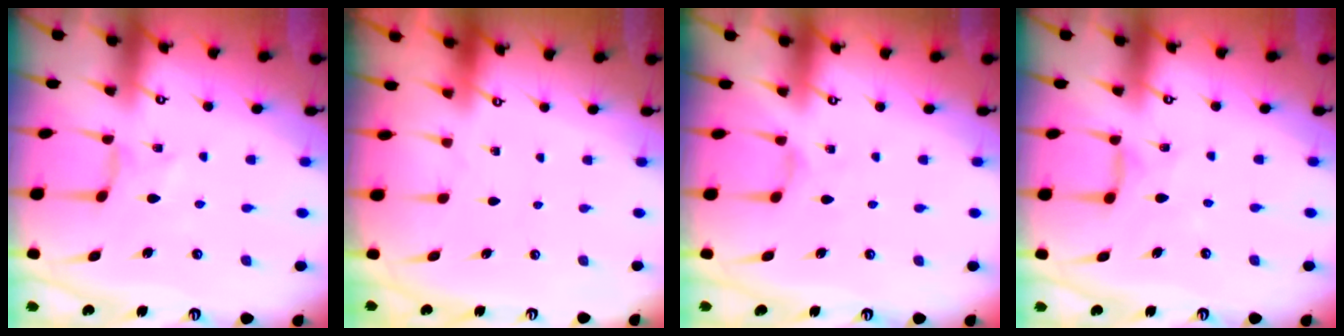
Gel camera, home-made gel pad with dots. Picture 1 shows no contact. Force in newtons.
{"total": 0.0}
{"total": 0.0}
{"total": 2.1, "press": 2.0, "slide": 0.4}